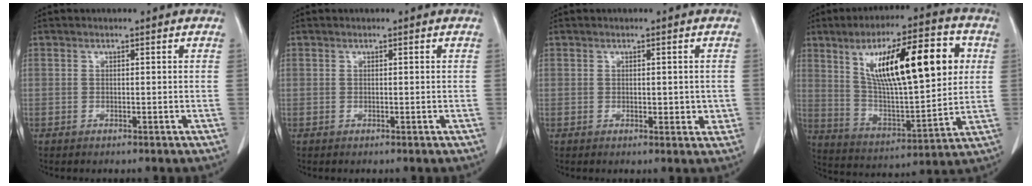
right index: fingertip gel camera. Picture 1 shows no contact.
{"total": 0.0}
{"total": 3.6, "force": [-0.2, 2.0, 3.0], "torque": [-0.040, 0.002, 0.001]}
{"total": 22.1, "force": [6.7, 5.8, 20.2], "torque": [-0.340, 0.025, 0.113]}